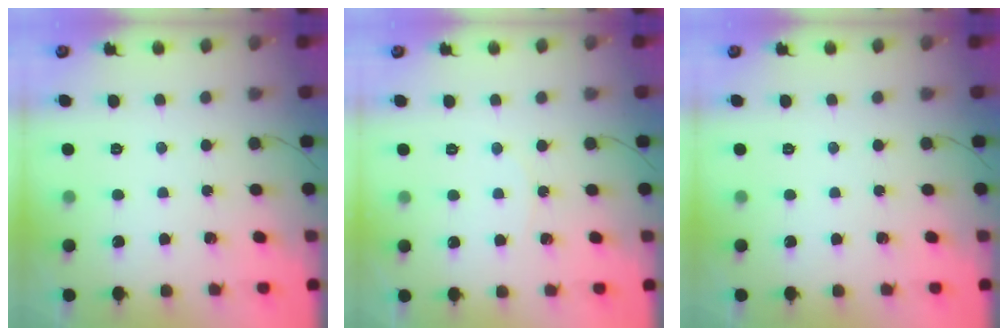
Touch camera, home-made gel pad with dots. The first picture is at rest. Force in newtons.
{"total": 3.9, "press": 3.1, "slide": 2.3}
{"total": 0.0}